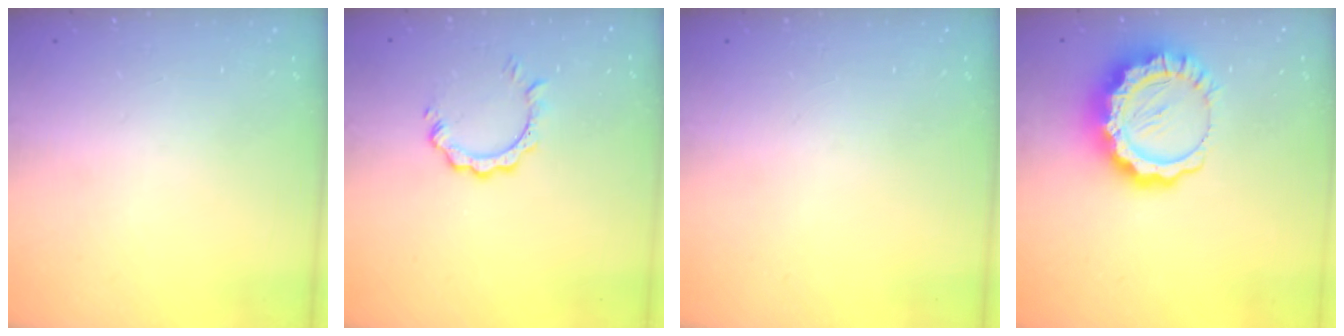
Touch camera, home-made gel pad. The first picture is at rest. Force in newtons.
{"total": 4.8, "press": 4.8, "slide": 0.5}
{"total": 0.0}
{"total": 12.5, "press": 12.5, "slide": 1.1}